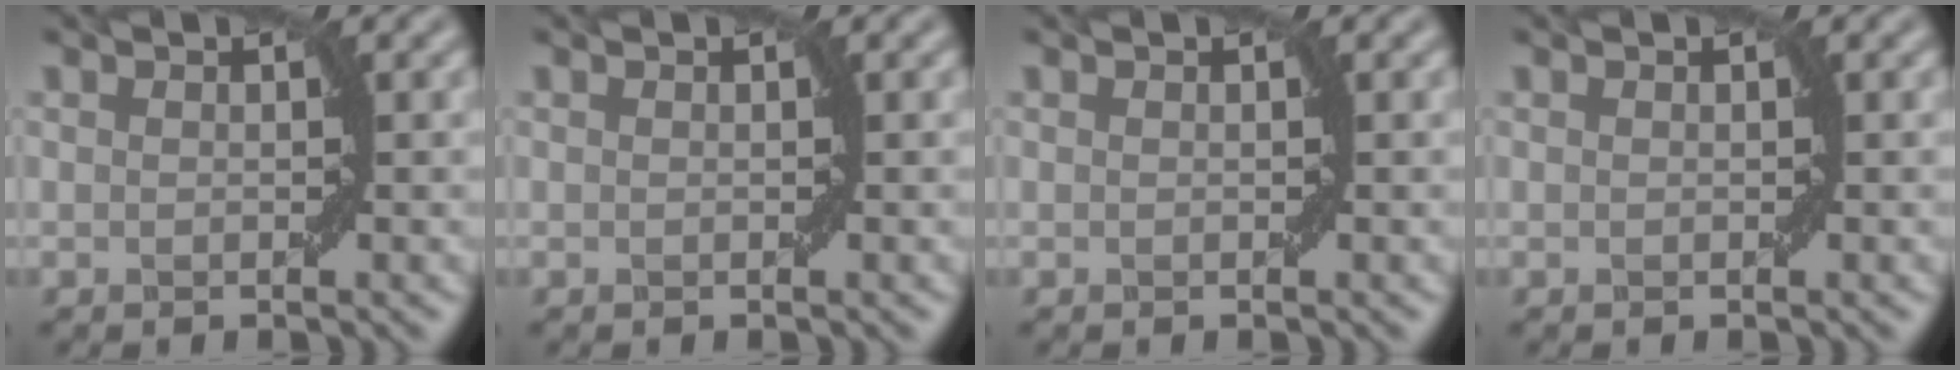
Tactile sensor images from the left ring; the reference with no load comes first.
{"total": 0.0}
{"total": 0.0}
{"total": 0.0}